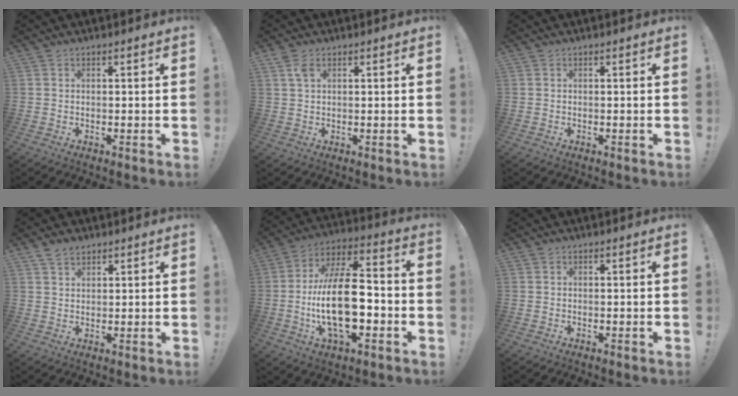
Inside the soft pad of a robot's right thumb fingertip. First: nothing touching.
{"total": 3.5, "force": [1.7, 1.6, 2.5], "torque": [-0.053, 0.003, 0.032]}
{"total": 0.0}
{"total": 3.8, "force": [2.8, 2.2, 1.4], "torque": [-0.025, -0.011, 0.052]}
{"total": 21.4, "force": [-4.1, 10.0, 18.5], "torque": [-0.361, 0.012, -0.070]}
{"total": 0.0}